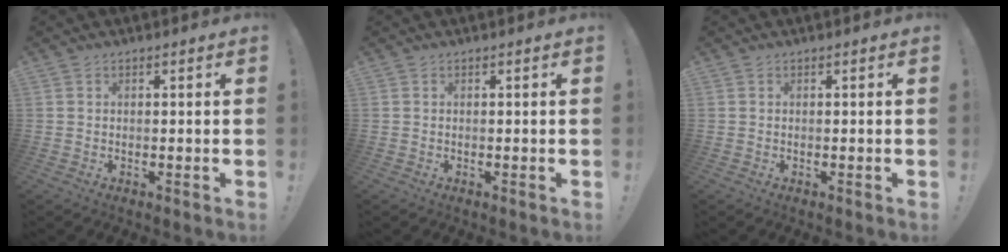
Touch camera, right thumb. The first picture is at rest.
{"total": 0.0}
{"total": 0.0}